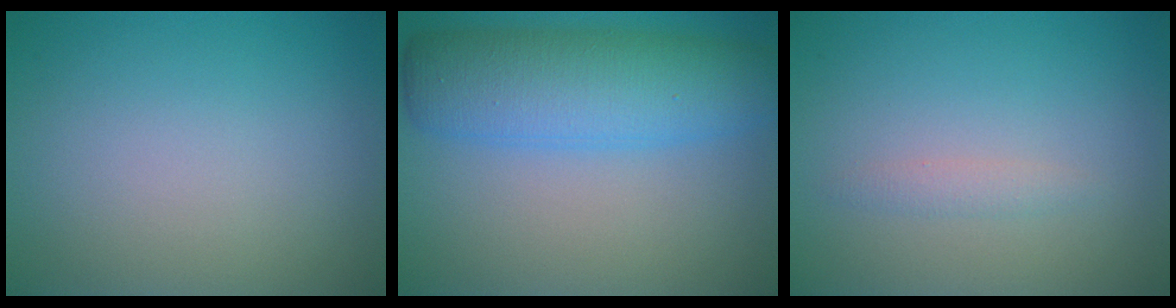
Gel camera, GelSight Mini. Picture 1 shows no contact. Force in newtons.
{"total": 8.1, "press": 8.1, "slide": 0.2}
{"total": 1.0, "press": 1.0, "slide": 0.0}